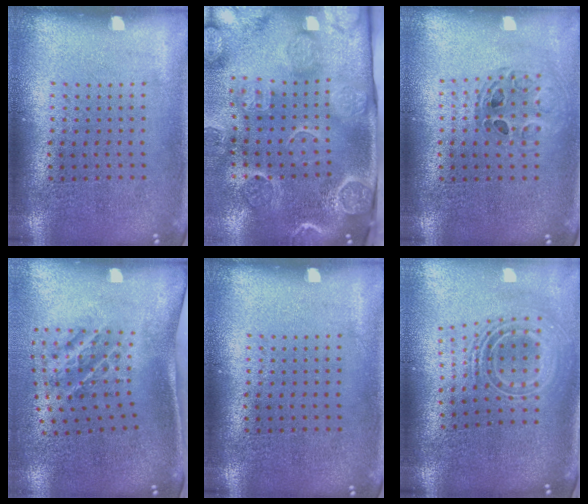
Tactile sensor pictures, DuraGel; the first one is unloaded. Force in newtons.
{"total": 4.5, "press": 3.5, "slide": 2.8}
{"total": 0.8, "press": 0.8, "slide": 0.1}
{"total": 1.6, "press": 1.2, "slide": 1.1}
{"total": 0.0}
{"total": 2.4, "press": 1.7, "slide": 1.7}